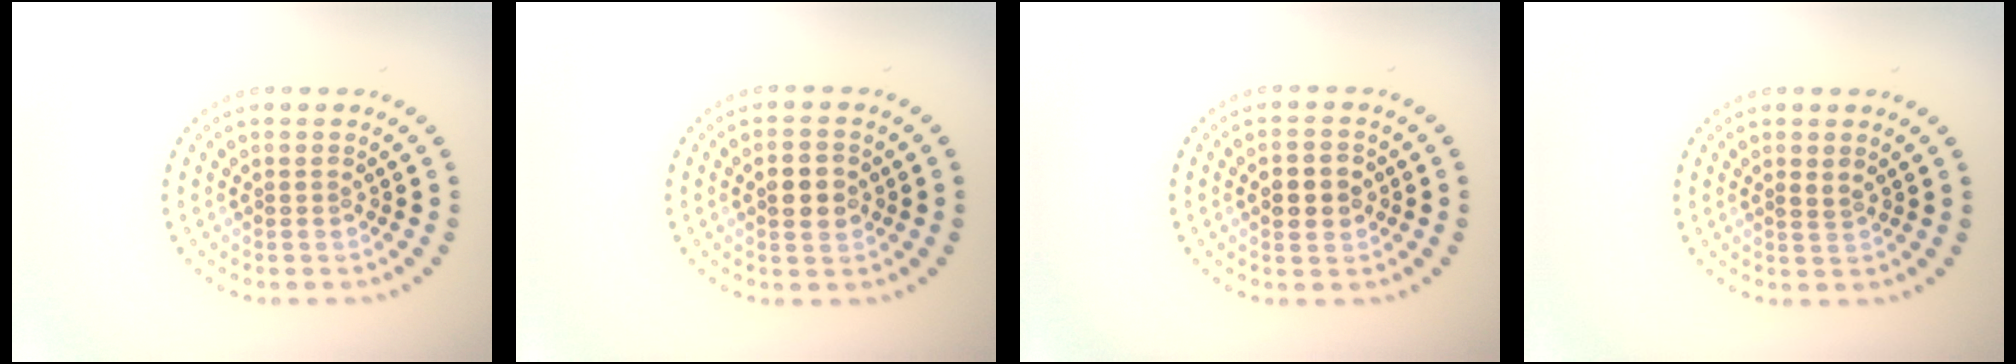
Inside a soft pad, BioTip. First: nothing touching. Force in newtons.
{"total": 2.9, "press": 2.9, "slide": 0.1}
{"total": 3.0, "press": 3.0, "slide": 0.0}
{"total": 0.9, "press": 0.8, "slide": 0.3}